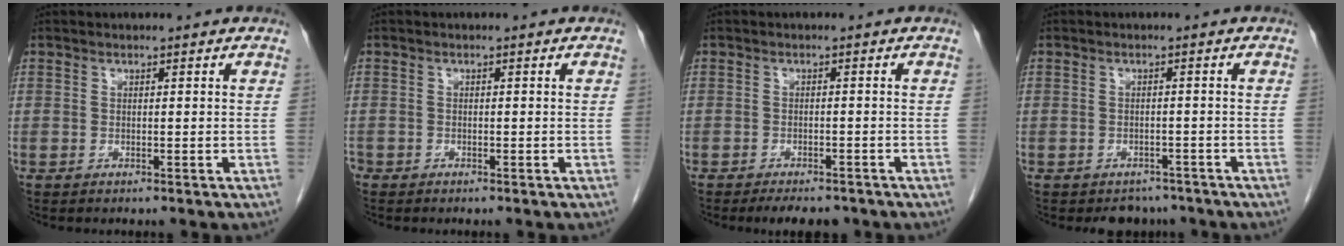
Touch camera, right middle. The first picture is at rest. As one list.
[{"total": 1.3, "force": [-1.0, 0.8, 0.2], "torque": [-0.012, 0.000, -0.018]}, {"total": 5.3, "force": [-4.4, 1.9, 2.2], "torque": [-0.027, -0.004, -0.059]}, {"total": 3.6, "force": [-3.1, 1.8, 0.1], "torque": [0.001, 0.007, -0.041]}]